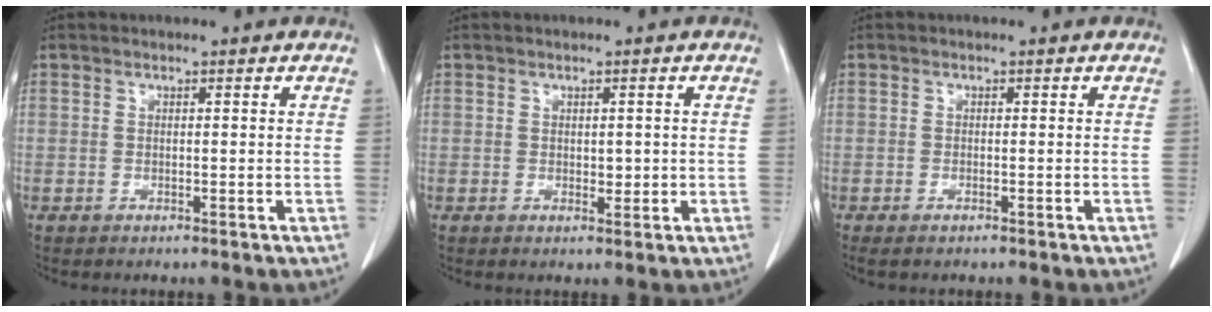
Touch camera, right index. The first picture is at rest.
{"total": 1.7, "force": [0.1, 1.1, 1.4], "torque": [-0.017, -0.002, 0.005]}
{"total": 0.7, "force": [-0.5, 0.1, 0.4], "torque": [-0.007, -0.002, -0.006]}